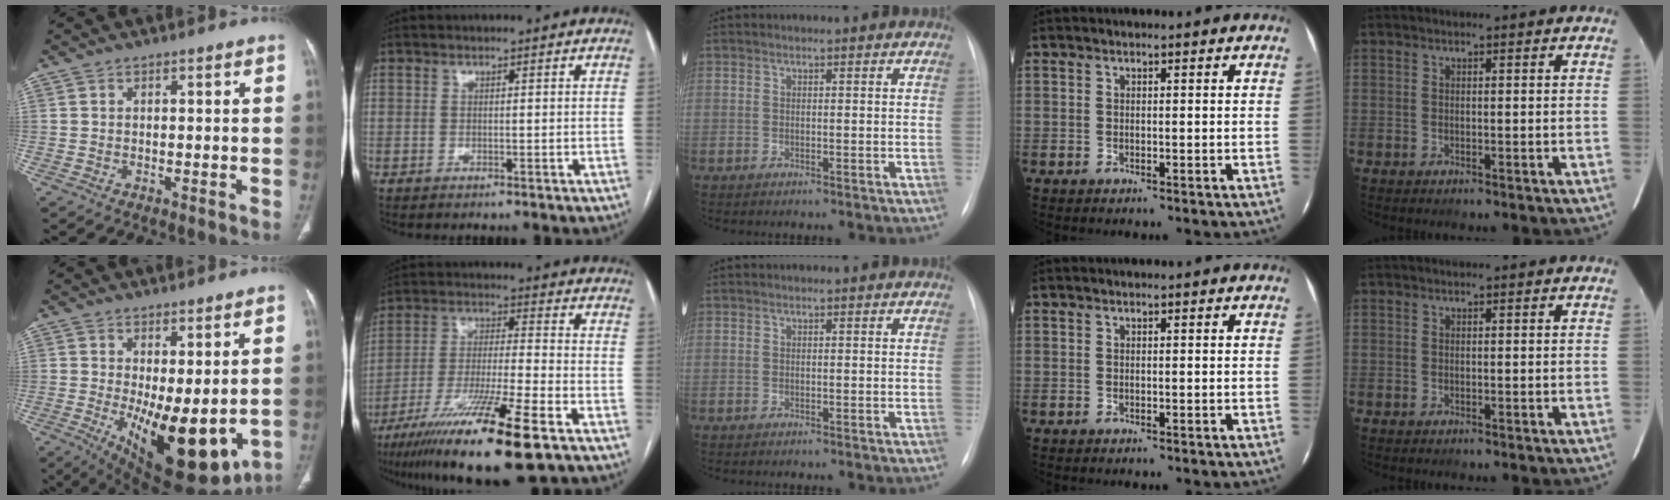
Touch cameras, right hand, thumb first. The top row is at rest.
{"thumb": {"total": 16.4, "force": [-2.2, 6.7, 14.8], "torque": [-0.216, -0.038, -0.009]}, "index": {"total": 18.1, "force": [-10.9, 0.6, 14.4], "torque": [-0.253, -0.047, -0.191]}}